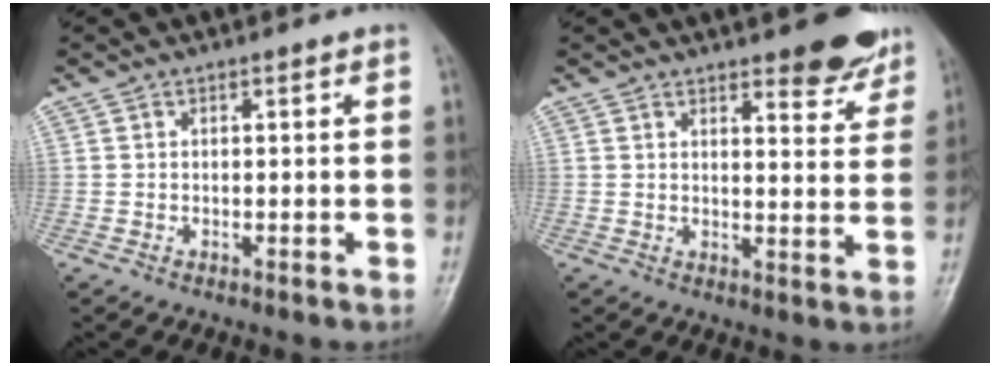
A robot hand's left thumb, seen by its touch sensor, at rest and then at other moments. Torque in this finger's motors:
{"motor_torque": [0.15, 0.04, 0.04, 0.04, 0.05]}